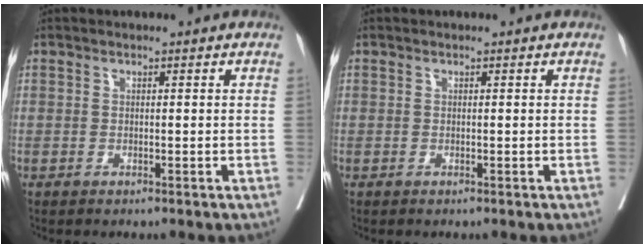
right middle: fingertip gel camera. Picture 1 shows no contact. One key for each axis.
{"total": 0.0}